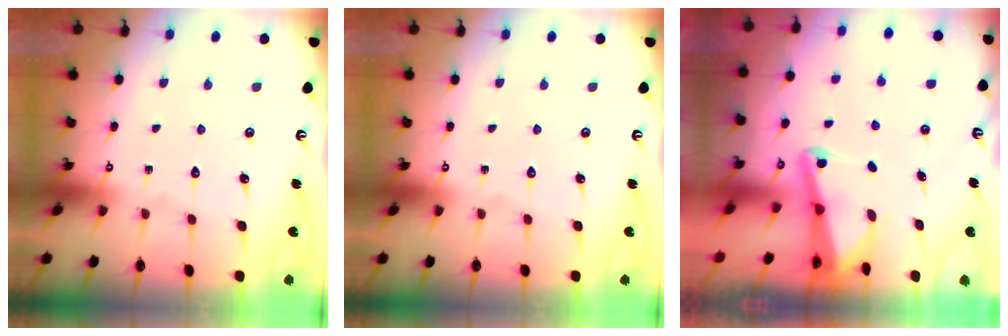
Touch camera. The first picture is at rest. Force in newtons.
{"total": 0.0}
{"total": 2.7, "press": 2.6, "slide": 0.6}